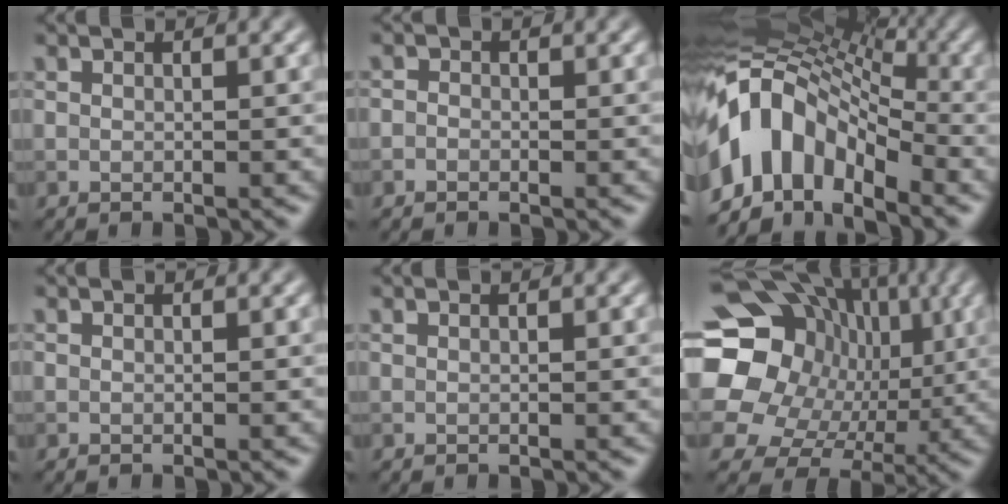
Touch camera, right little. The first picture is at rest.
{"total": 0.7, "force": [-0.4, 0.5, 0.2], "torque": [0.000, -0.004, -0.012]}
{"total": 12.0, "force": [-4.2, 7.4, 8.4], "torque": [-0.148, 0.017, -0.090]}
{"total": 0.0}
{"total": 0.0}
{"total": 19.9, "force": [3.4, 17.5, 8.9], "torque": [-0.201, 0.033, 0.036]}